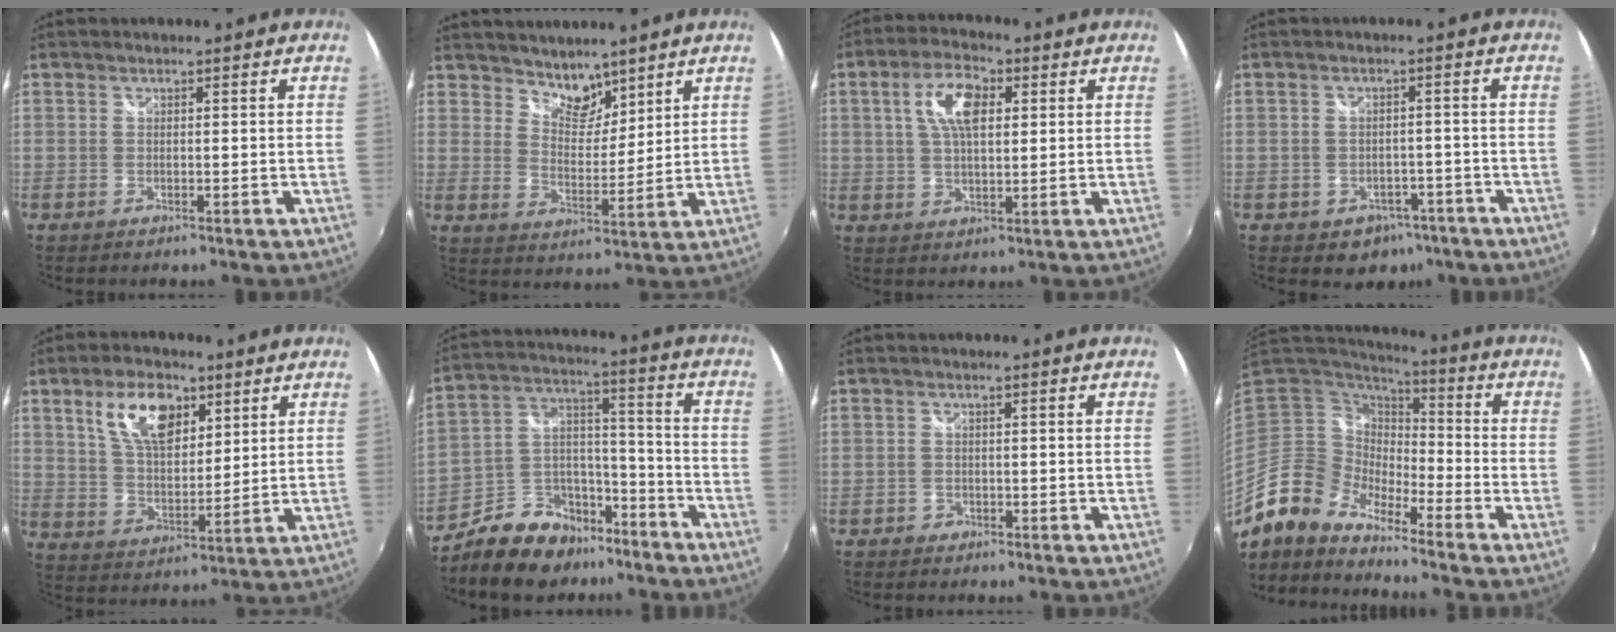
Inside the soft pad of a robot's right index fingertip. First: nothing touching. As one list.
[{"total": 6.7, "force": [5.5, 3.2, 2.0], "torque": [-0.018, -0.002, 0.096]}, {"total": 8.8, "force": [2.6, 4.1, 7.3], "torque": [-0.138, 0.017, 0.046]}, {"total": 6.0, "force": [-3.6, 4.5, 1.6], "torque": [-0.037, 0.011, -0.035]}, {"total": 11.8, "force": [5.9, 6.1, 8.3], "torque": [-0.148, 0.014, 0.111]}, {"total": 14.3, "force": [-9.7, 8.9, 5.8], "torque": [-0.124, 0.053, -0.147]}, {"total": 1.8, "force": [-1.1, 1.4, 0.3], "torque": [-0.011, 0.001, -0.017]}, {"total": 9.2, "force": [-7.6, 4.3, 2.8], "torque": [-0.047, 0.013, -0.165]}]